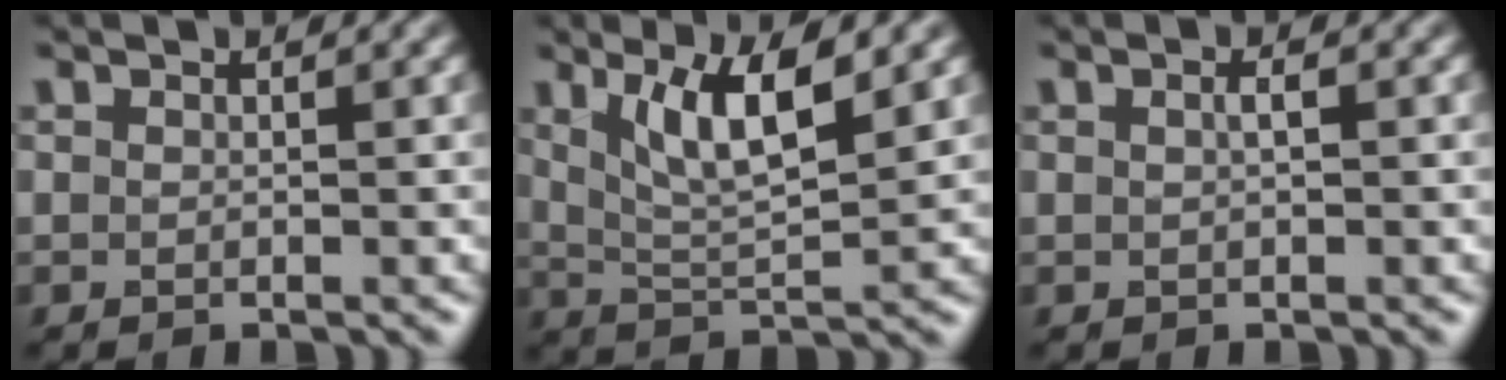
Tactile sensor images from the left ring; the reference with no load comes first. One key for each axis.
{"total": 6.1, "fx": 2.5, "fy": 1.7, "fz": 5.3, "tx": -0.097, "ty": -0.007, "tz": 0.048}
{"total": 0.9, "fx": 0.1, "fy": 0.2, "fz": 0.9, "tx": -0.018, "ty": 0.003, "tz": 0.003}